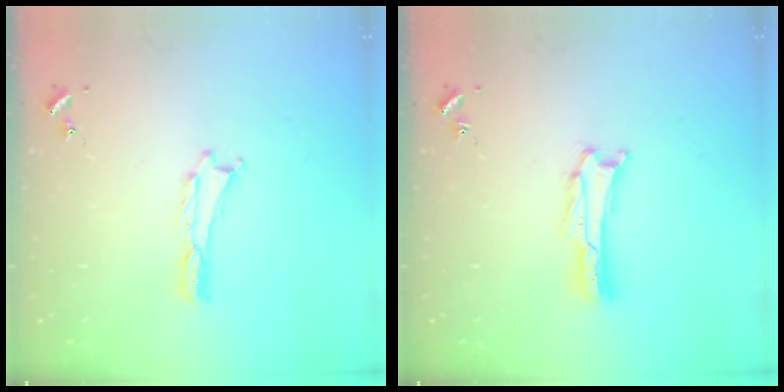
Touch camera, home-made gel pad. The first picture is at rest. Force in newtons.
{"total": 1.4, "press": 1.4, "slide": 0.0}